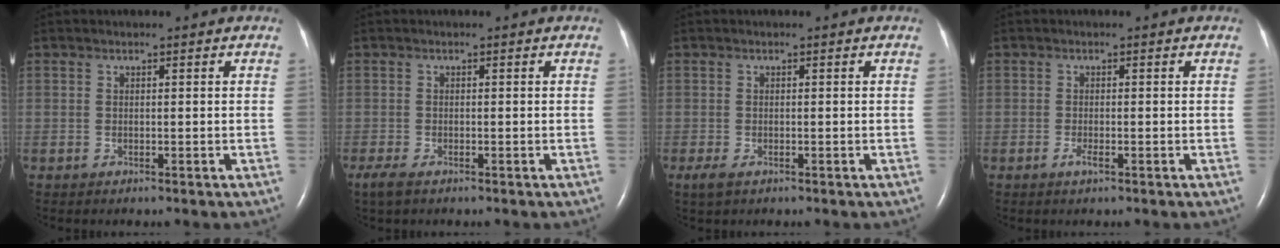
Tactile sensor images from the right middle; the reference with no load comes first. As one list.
[{"total": 3.0, "force": [-2.1, 1.0, 2.0], "torque": [-0.046, -0.011, -0.034]}, {"total": 1.8, "force": [-1.0, 0.7, 1.4], "torque": [-0.034, -0.005, -0.015]}, {"total": 1.1, "force": [-0.6, 0.2, 0.9], "torque": [-0.021, -0.002, -0.011]}]